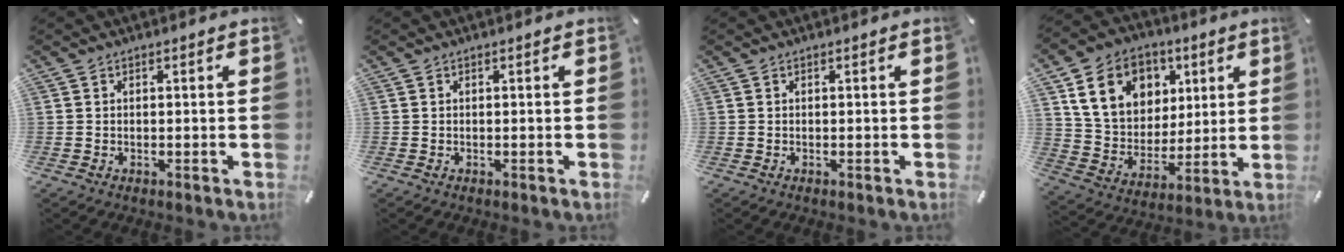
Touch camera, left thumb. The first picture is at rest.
{"total": 0.0}
{"total": 0.0}
{"total": 15.9, "force": [6.7, 12.9, 6.6], "torque": [-0.114, -0.013, 0.134]}